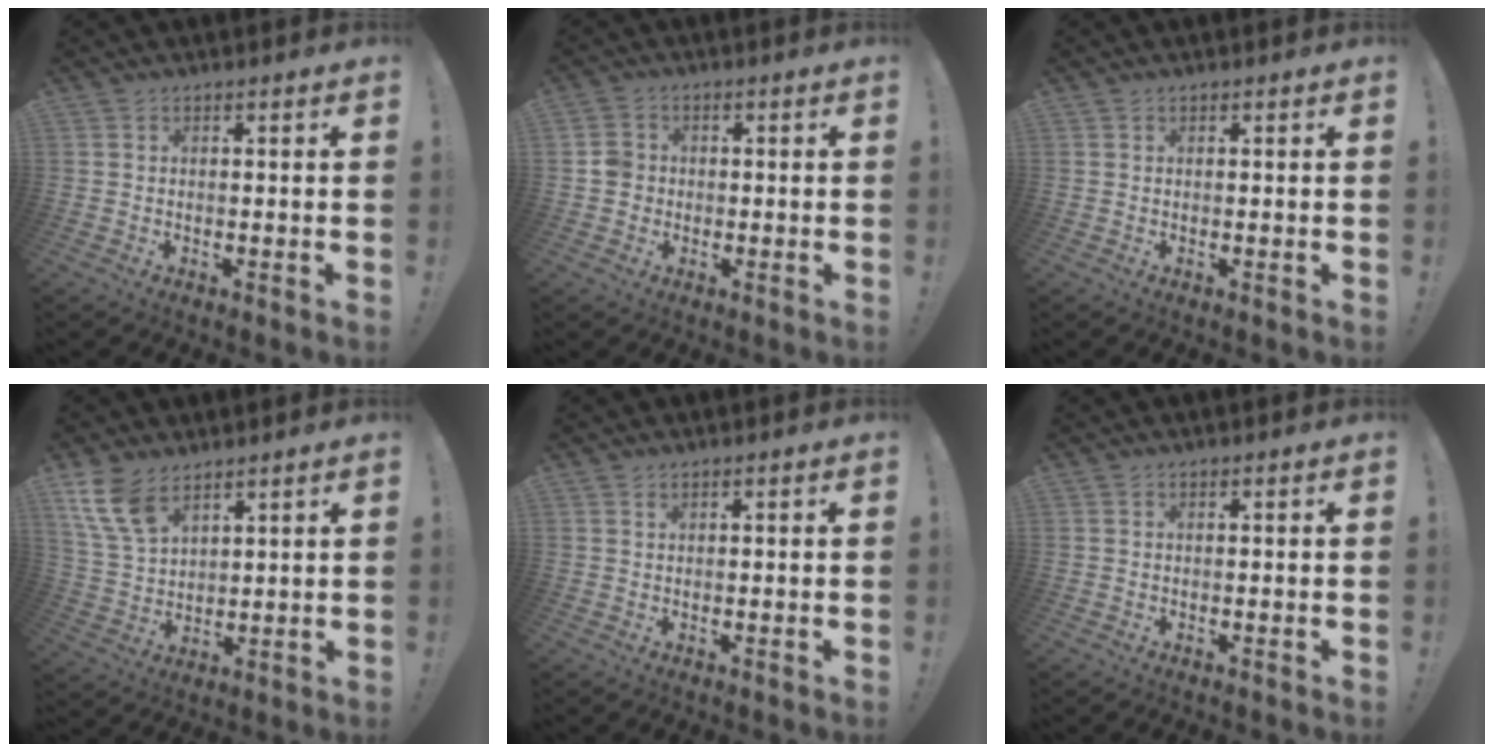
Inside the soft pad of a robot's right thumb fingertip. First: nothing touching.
{"total": 4.4, "force": [-0.5, 4.1, 1.5], "torque": [-0.018, 0.012, -0.006]}
{"total": 0.0}
{"total": 11.2, "force": [7.2, 6.3, 5.8], "torque": [-0.127, -0.030, 0.145]}
{"total": 0.5, "force": [0.4, 0.3, 0.2], "torque": [-0.001, -0.001, 0.008]}
{"total": 0.0}